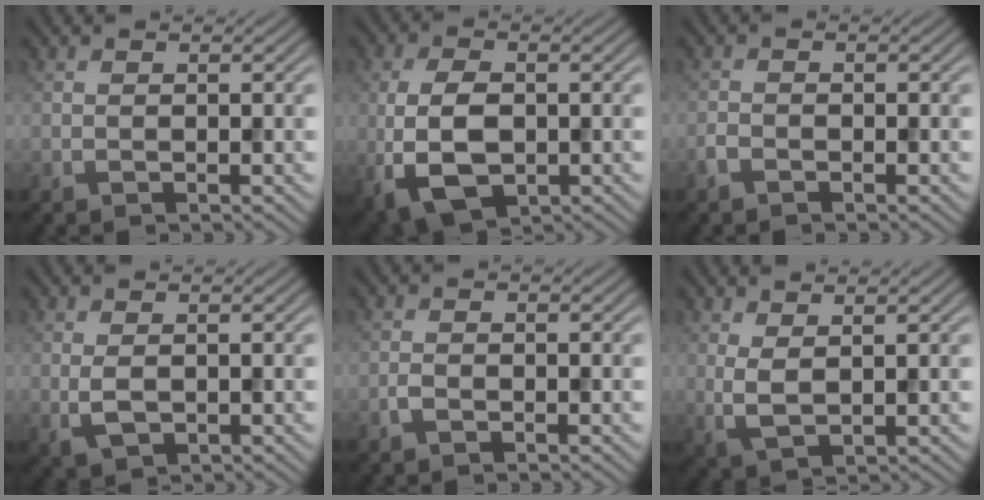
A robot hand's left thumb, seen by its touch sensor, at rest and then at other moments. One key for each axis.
{"total": 7.7, "fx": -1.1, "fy": 4.5, "fz": 6.1, "tx": -0.138, "ty": -0.010, "tz": -0.023}
{"total": 1.2, "fx": -0.9, "fy": 0.5, "fz": 0.5, "tx": -0.011, "ty": 0.001, "tz": -0.024}
{"total": 2.1, "fx": 0.2, "fy": 1.1, "fz": 1.8, "tx": -0.041, "ty": -0.004, "tz": 0.006}
{"total": 1.1, "fx": -0.7, "fy": 0.4, "fz": 0.6, "tx": -0.013, "ty": 0.003, "tz": -0.018}
{"total": 2.8, "fx": 1.6, "fy": 0.8, "fz": 2.2, "tx": -0.053, "ty": -0.003, "tz": 0.034}